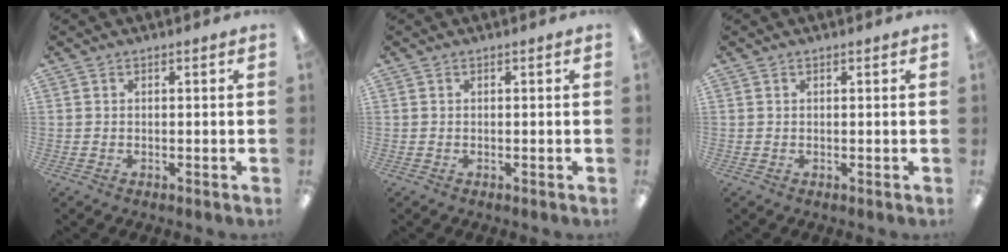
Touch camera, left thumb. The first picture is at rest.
{"total": 0.0}
{"total": 0.0}